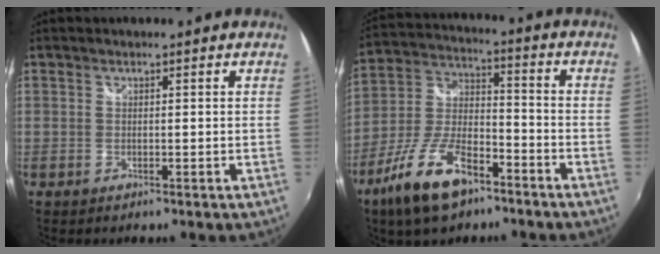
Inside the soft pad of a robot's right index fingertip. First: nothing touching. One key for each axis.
{"total": 15.6, "fx": -9.7, "fy": 6.3, "fz": 10.4, "tx": -0.222, "ty": -0.010, "tz": -0.177}